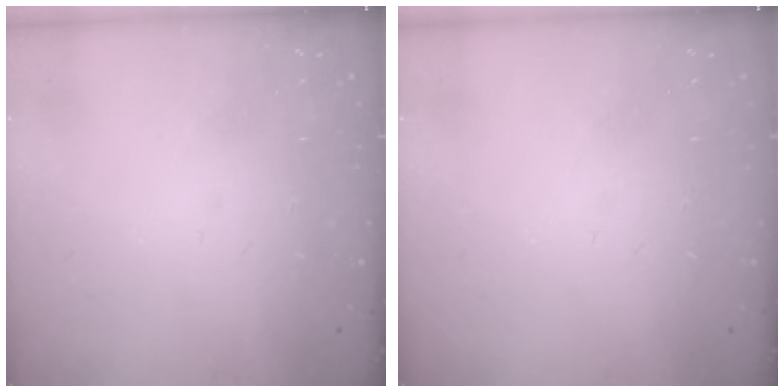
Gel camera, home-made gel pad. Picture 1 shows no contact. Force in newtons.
{"total": 0.0}